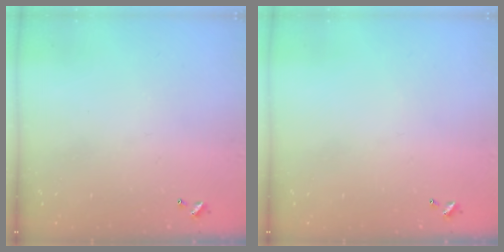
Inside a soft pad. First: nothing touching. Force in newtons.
{"total": 0.0}